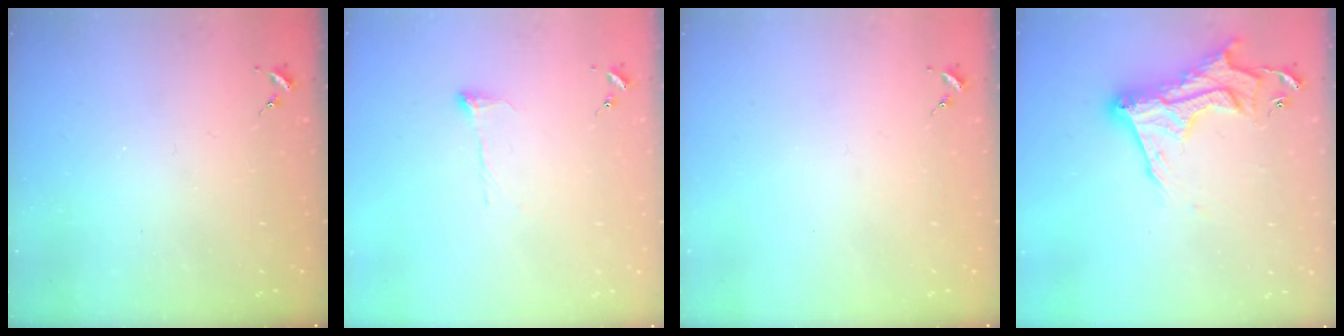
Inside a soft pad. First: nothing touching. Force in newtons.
{"total": 6.9, "press": 6.9, "slide": 0.1}
{"total": 0.0}
{"total": 16.1, "press": 16.1, "slide": 1.3}